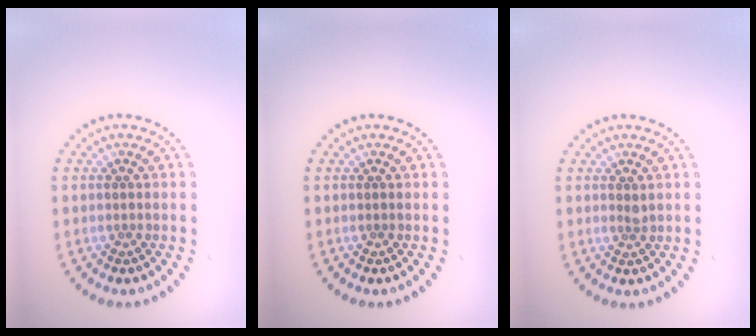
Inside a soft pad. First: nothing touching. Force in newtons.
{"total": 0.0}
{"total": 0.6, "press": 0.5, "slide": 0.2}